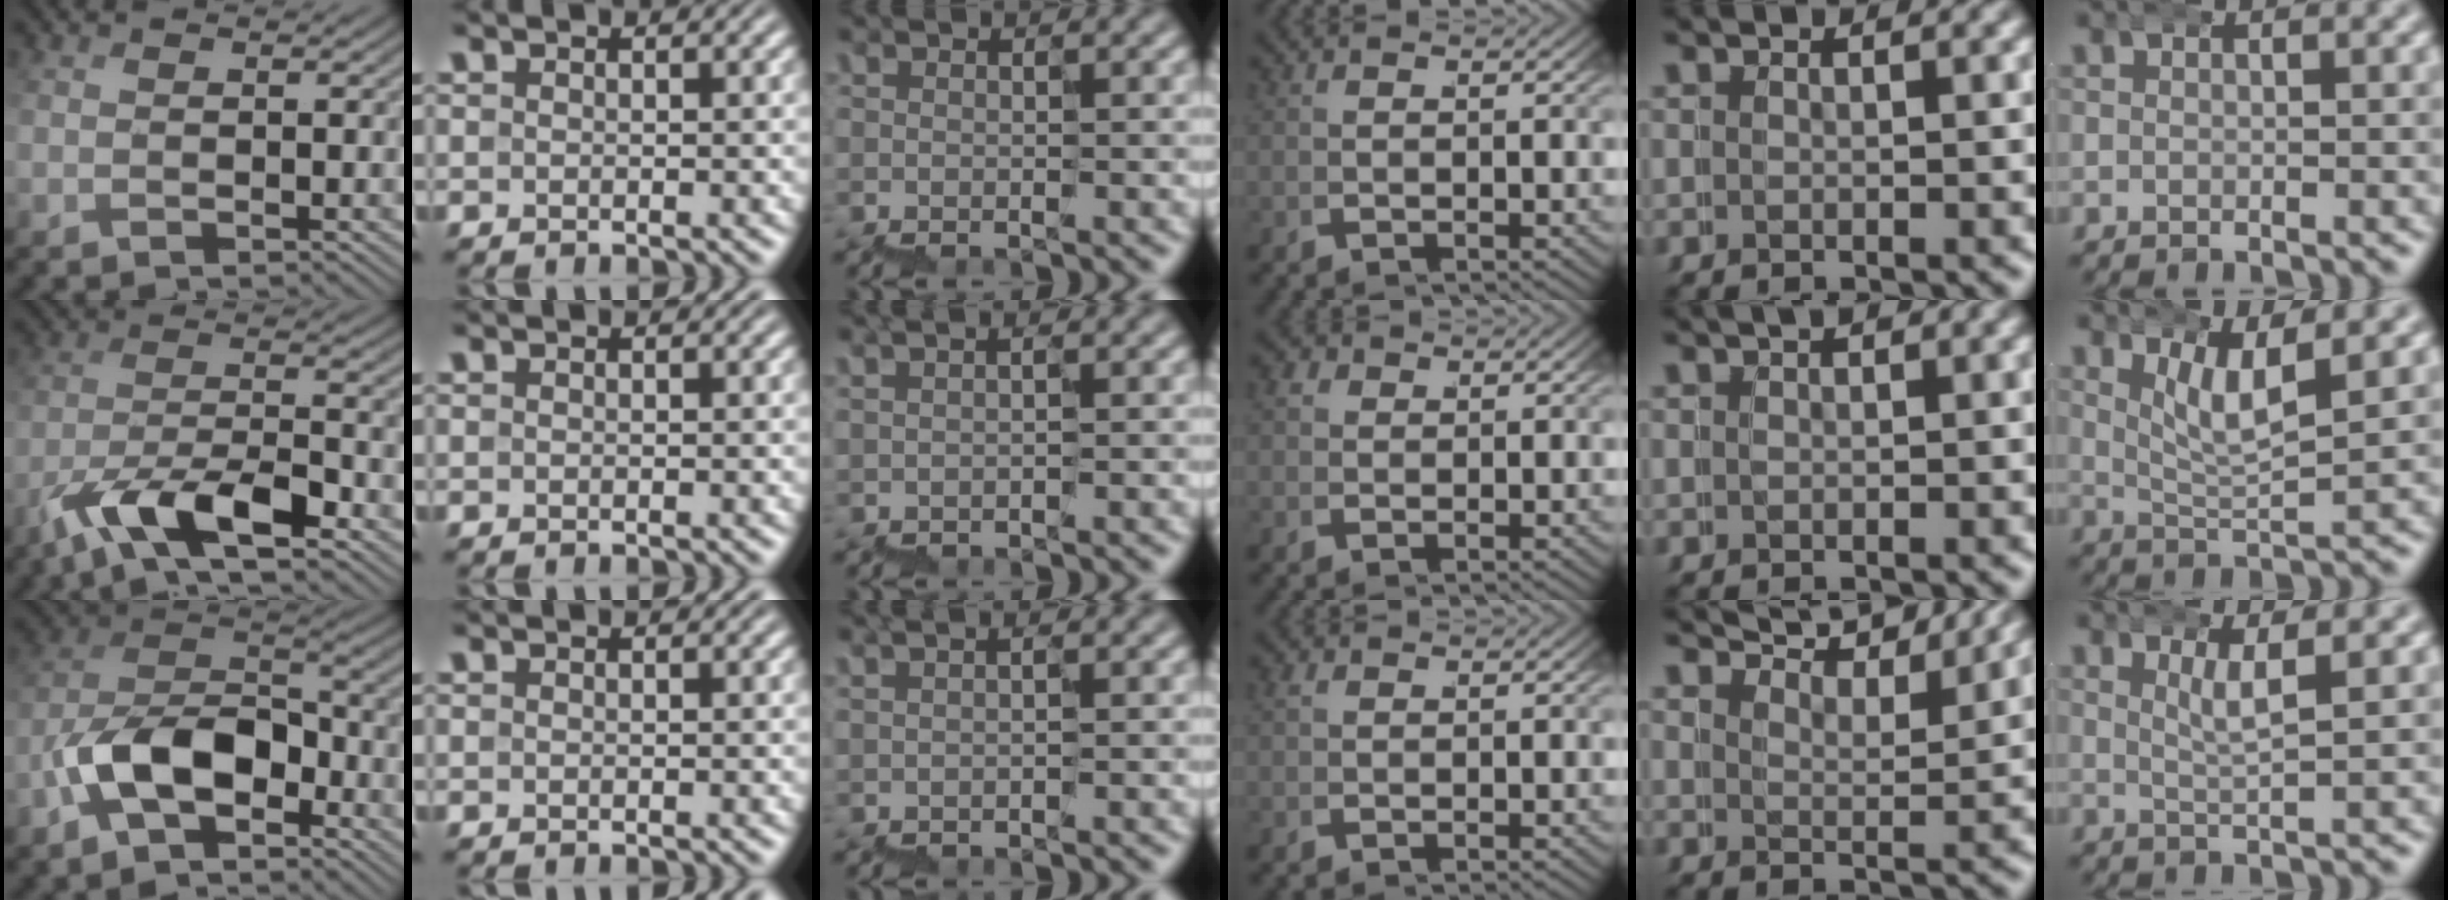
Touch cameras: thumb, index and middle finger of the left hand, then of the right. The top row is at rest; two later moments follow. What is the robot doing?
{"motion": "wrap", "object": "belt"}